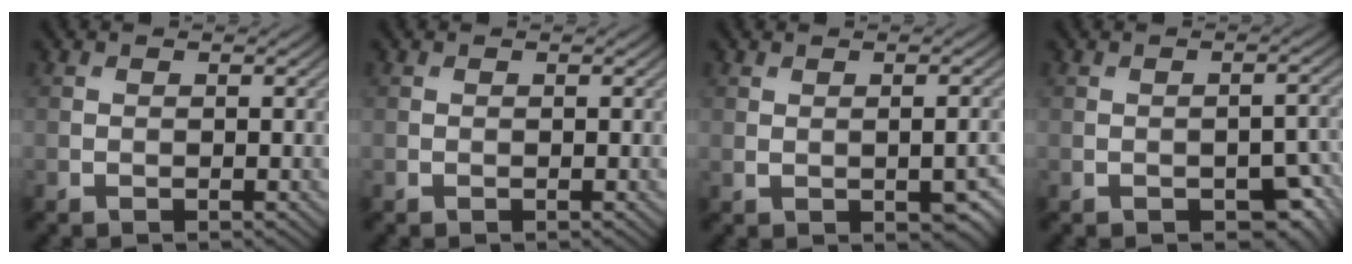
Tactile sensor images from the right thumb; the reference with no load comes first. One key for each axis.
{"total": 0.0}
{"total": 4.5, "fx": -0.9, "fy": 2.2, "fz": 3.8, "tx": -0.052, "ty": -0.016, "tz": 0.001}
{"total": 5.0, "fx": -2.4, "fy": 2.5, "fz": 3.6, "tx": -0.047, "ty": -0.010, "tz": -0.025}